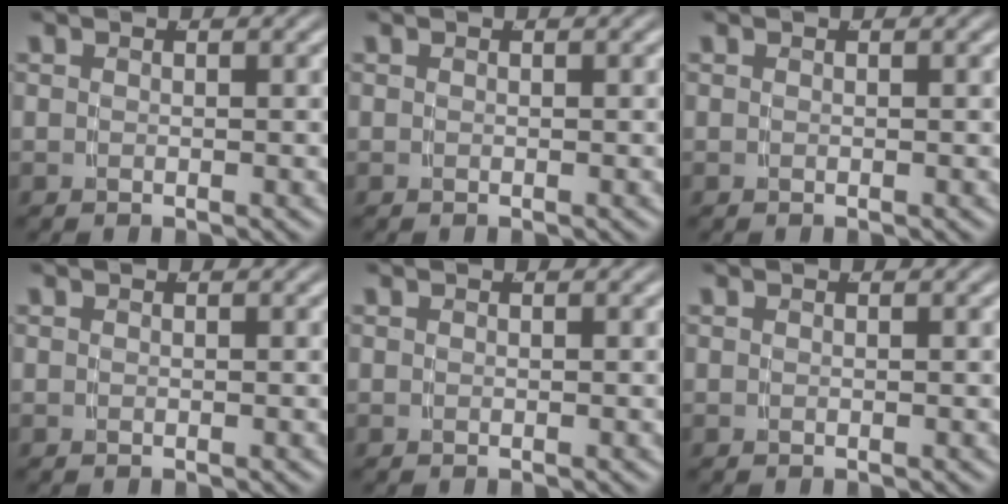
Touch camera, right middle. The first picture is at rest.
{"total": 0.0}
{"total": 0.0}
{"total": 0.0}
{"total": 0.0}
{"total": 0.0}